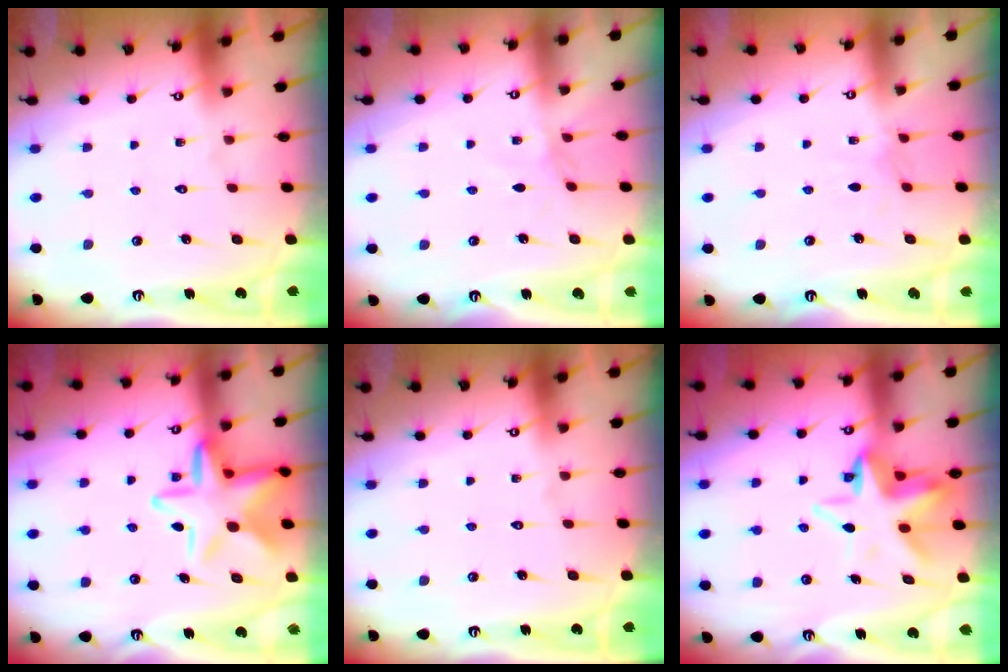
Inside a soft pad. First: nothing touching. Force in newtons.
{"total": 2.7, "press": 2.7, "slide": 0.4}
{"total": 3.0, "press": 3.0, "slide": 0.3}
{"total": 13.9, "press": 13.8, "slide": 1.3}
{"total": 0.0}
{"total": 9.4, "press": 9.2, "slide": 2.0}